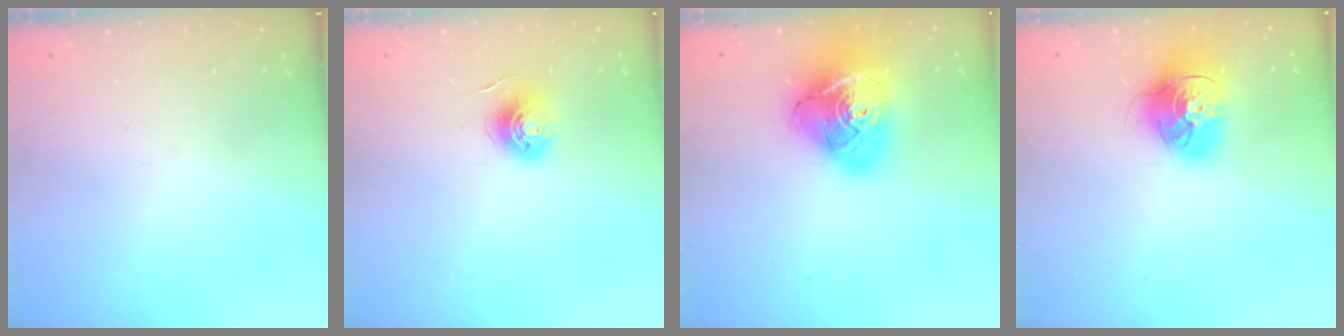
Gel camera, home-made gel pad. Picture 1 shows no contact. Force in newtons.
{"total": 6.1, "press": 6.1, "slide": 0.5}
{"total": 22.2, "press": 22.0, "slide": 2.8}
{"total": 16.3, "press": 16.2, "slide": 1.6}